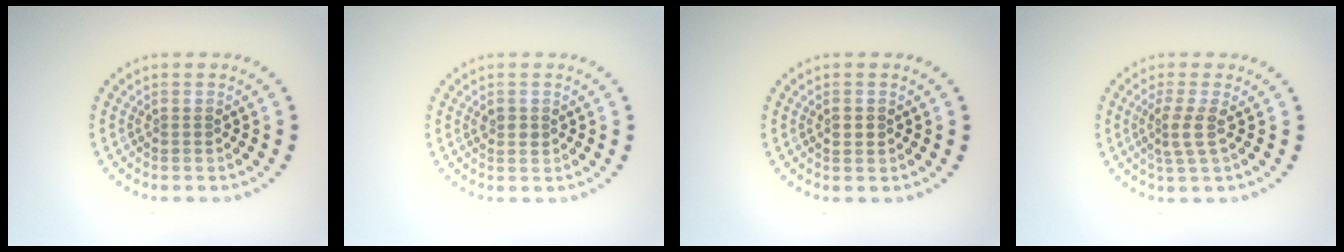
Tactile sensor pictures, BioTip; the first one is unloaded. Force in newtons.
{"total": 1.1, "press": 1.0, "slide": 0.2}
{"total": 1.0, "press": 1.0, "slide": 0.1}
{"total": 2.4, "press": 1.7, "slide": 1.6}